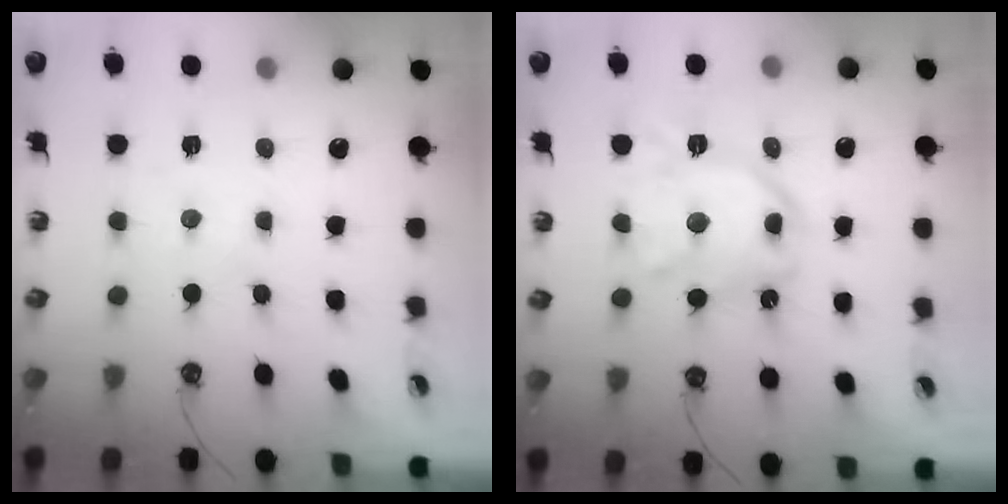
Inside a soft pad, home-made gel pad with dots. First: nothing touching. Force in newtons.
{"total": 17.7, "press": 17.6, "slide": 1.7}